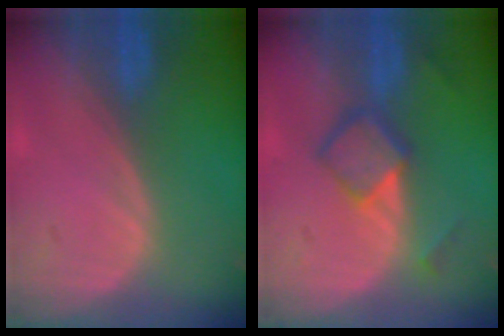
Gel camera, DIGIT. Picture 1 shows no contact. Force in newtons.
{"total": 5.7, "press": 4.9, "slide": 3.0}